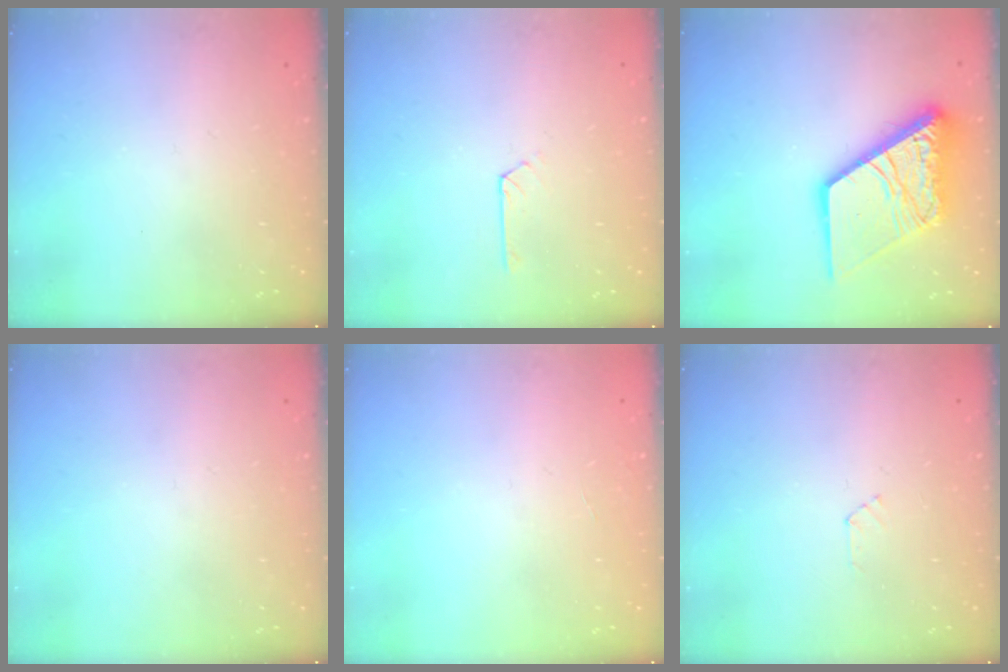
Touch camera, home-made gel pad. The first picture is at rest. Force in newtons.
{"total": 1.9, "press": 1.9, "slide": 0.2}
{"total": 19.4, "press": 19.2, "slide": 2.3}
{"total": 0.0}
{"total": 0.0}
{"total": 2.3, "press": 2.3, "slide": 0.3}